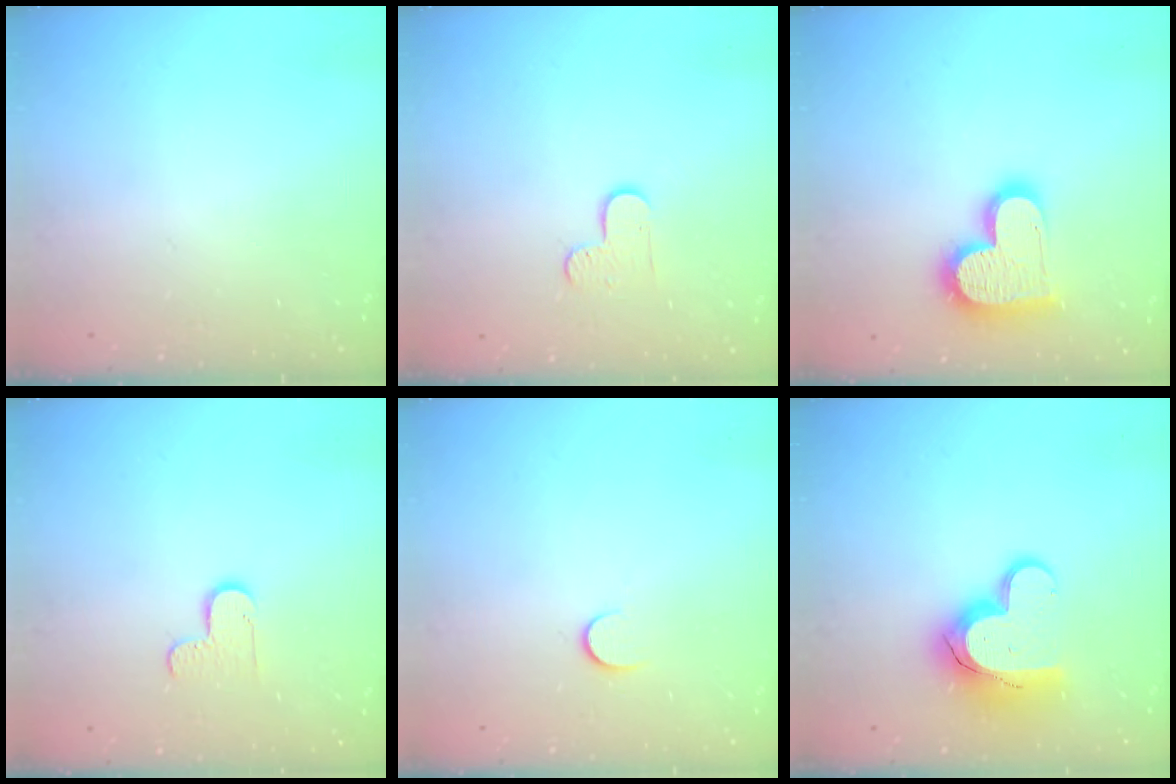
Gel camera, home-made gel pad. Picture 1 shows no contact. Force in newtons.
{"total": 5.5, "press": 5.5, "slide": 0.4}
{"total": 17.4, "press": 17.3, "slide": 1.3}
{"total": 5.7, "press": 5.7, "slide": 0.5}
{"total": 5.7, "press": 5.6, "slide": 0.7}
{"total": 14.1, "press": 14.0, "slide": 1.2}